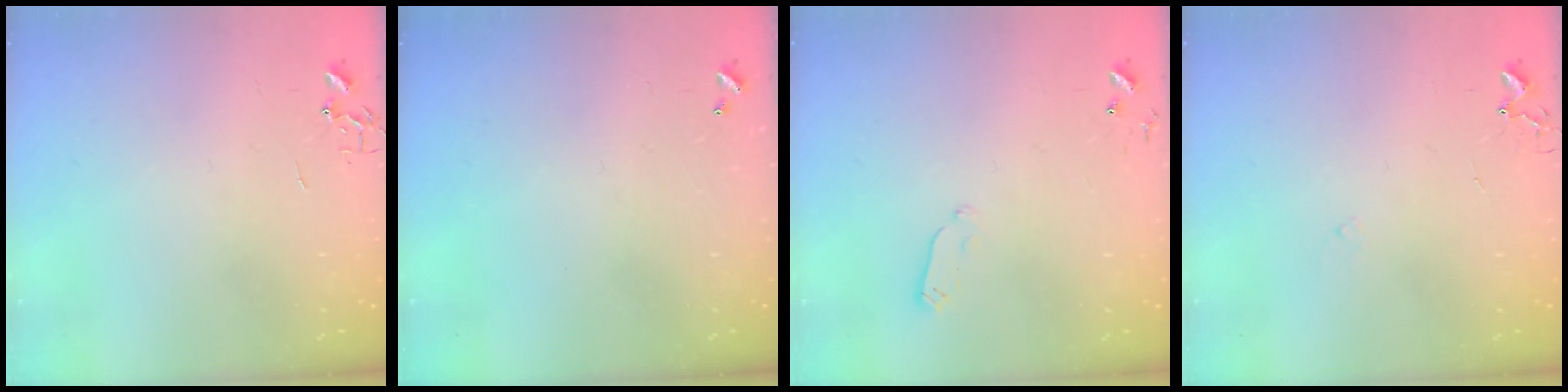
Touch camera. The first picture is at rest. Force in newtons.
{"total": 0.0}
{"total": 2.9, "press": 2.9, "slide": 0.4}
{"total": 6.5, "press": 6.5, "slide": 0.7}